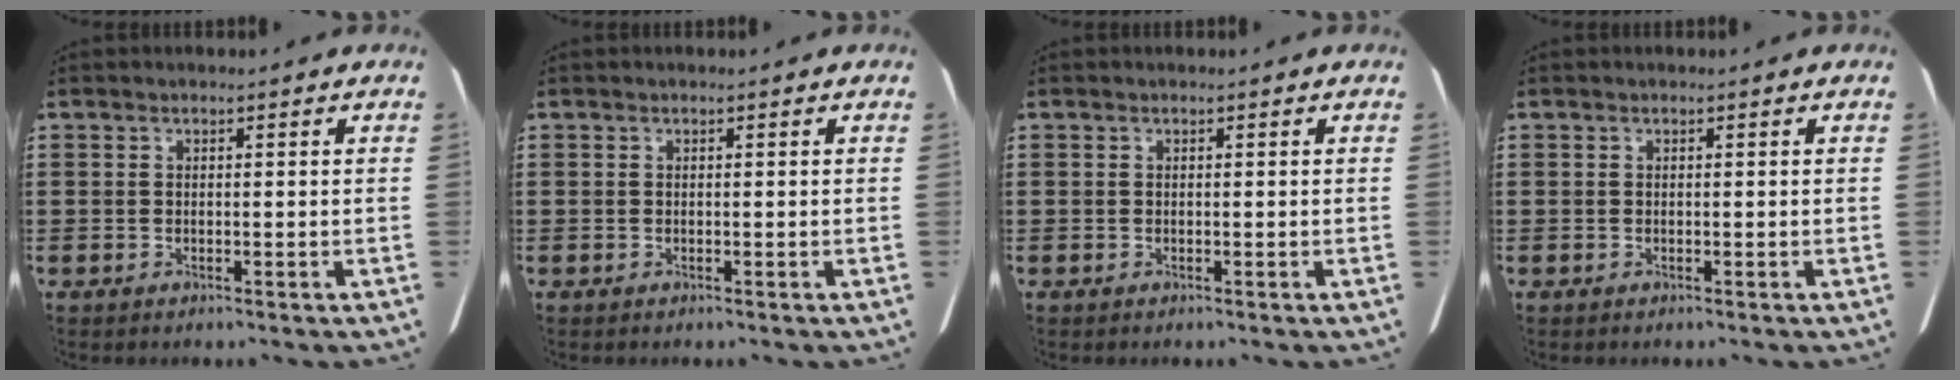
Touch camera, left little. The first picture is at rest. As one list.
[{"total": 0.0}, {"total": 0.0}, {"total": 0.0}]